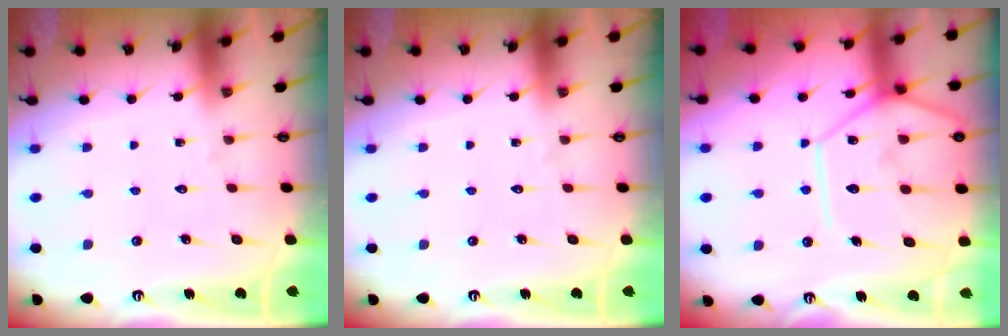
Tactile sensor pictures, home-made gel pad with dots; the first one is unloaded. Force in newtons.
{"total": 0.0}
{"total": 13.4, "press": 13.4, "slide": 1.0}